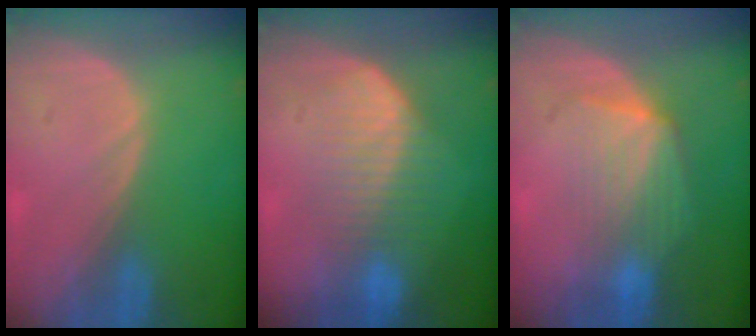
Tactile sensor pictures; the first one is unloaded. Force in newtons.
{"total": 6.8, "press": 6.6, "slide": 1.5}
{"total": 7.2, "press": 6.7, "slide": 2.6}